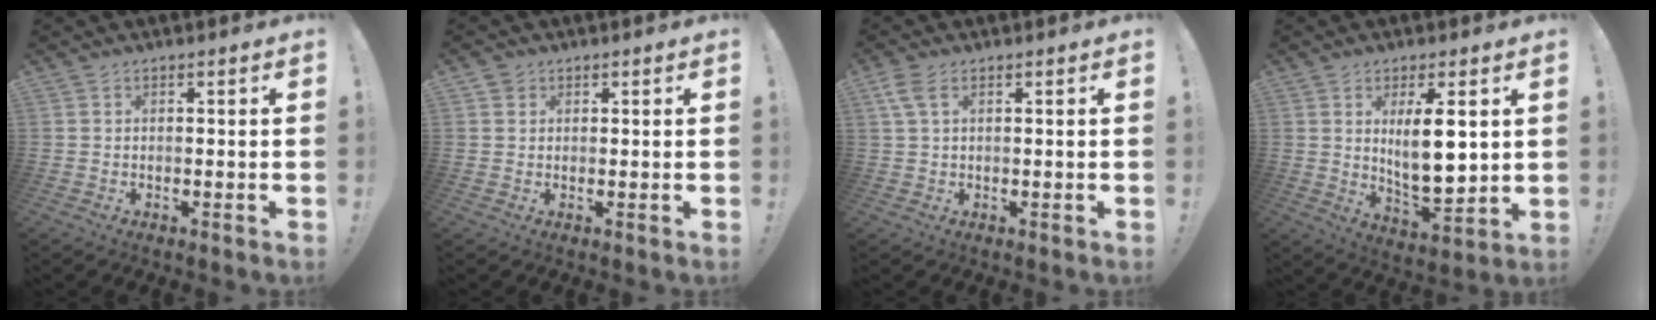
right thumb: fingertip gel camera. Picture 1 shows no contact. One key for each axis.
{"total": 2.0, "fx": 1.2, "fy": 1.5, "fz": 0.1, "tx": 0.002, "ty": -0.003, "tz": 0.022}
{"total": 4.6, "fx": 2.1, "fy": 2.6, "fz": 3.2, "tx": -0.072, "ty": 0.000, "tz": 0.040}
{"total": 12.3, "fx": 3.6, "fy": 4.1, "fz": 11.0, "tx": -0.180, "ty": -0.025, "tz": 0.054}